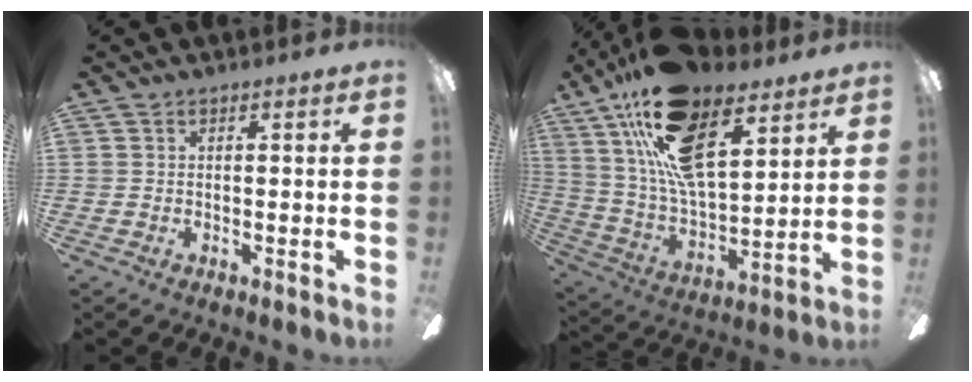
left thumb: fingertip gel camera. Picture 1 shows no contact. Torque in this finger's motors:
{"motor_torque": [1.83, 1.84, 1.35, -1.42, 0.52]}